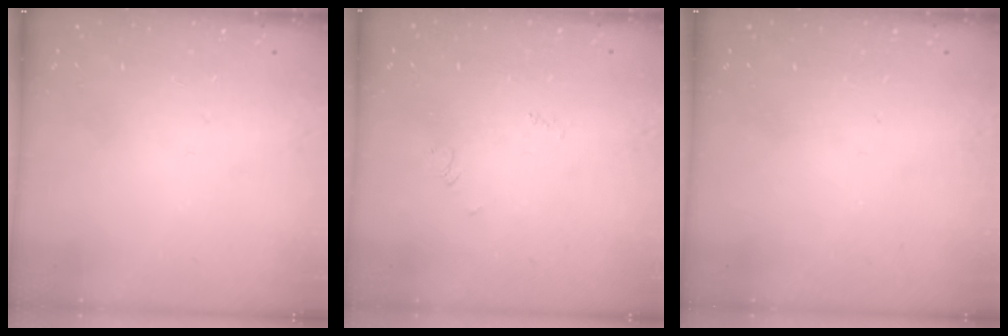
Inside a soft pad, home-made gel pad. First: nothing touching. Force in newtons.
{"total": 1.7, "press": 1.6, "slide": 0.3}
{"total": 0.0}